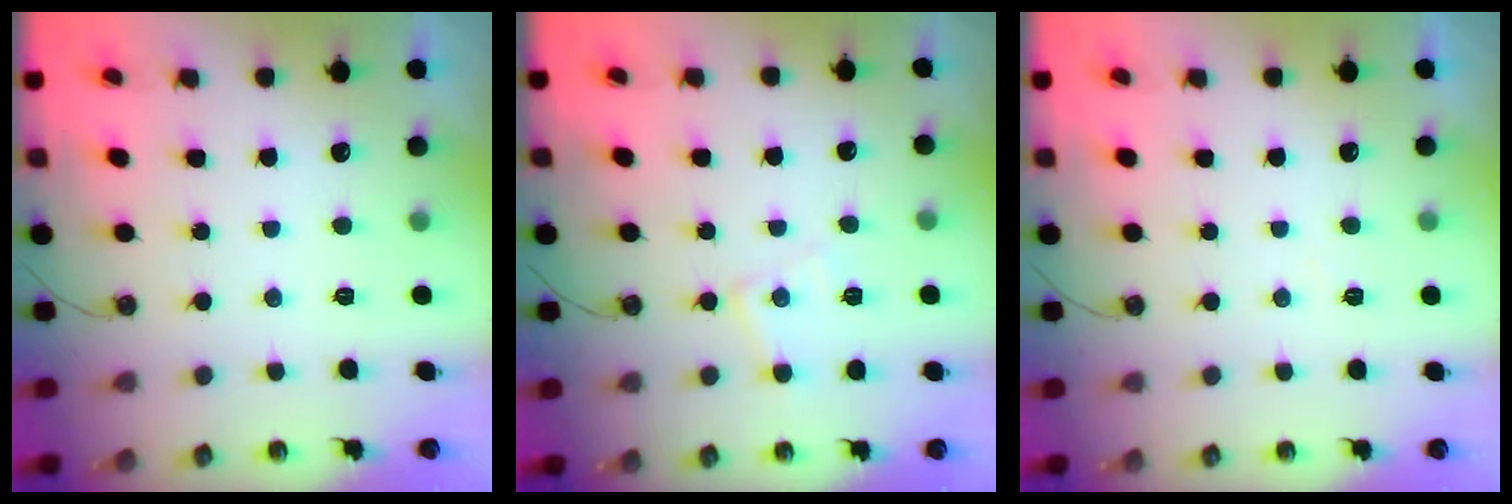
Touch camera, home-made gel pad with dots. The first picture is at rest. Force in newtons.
{"total": 7.0, "press": 6.9, "slide": 0.4}
{"total": 3.1, "press": 3.1, "slide": 0.6}